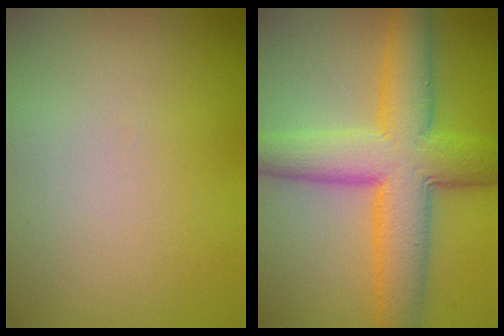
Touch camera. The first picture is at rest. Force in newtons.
{"total": 9.2, "press": 9.2, "slide": 0.2}